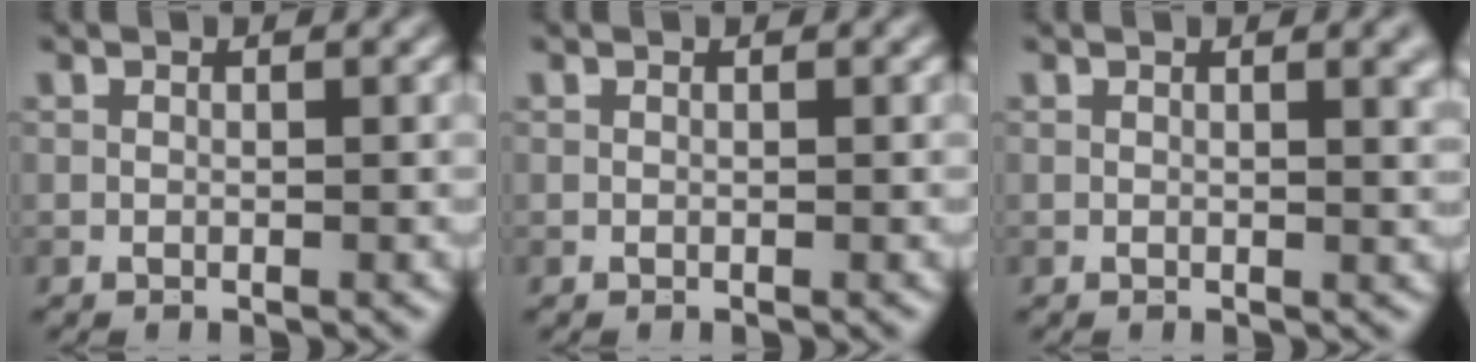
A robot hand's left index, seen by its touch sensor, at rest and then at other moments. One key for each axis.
{"total": 0.0}
{"total": 2.5, "fx": 1.1, "fy": 1.0, "fz": 2.1, "tx": -0.011, "ty": 0.006, "tz": 0.011}